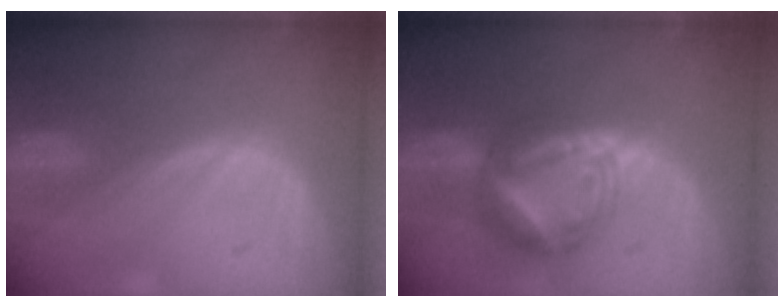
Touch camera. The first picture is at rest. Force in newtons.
{"total": 9.0, "press": 8.9, "slide": 0.8}